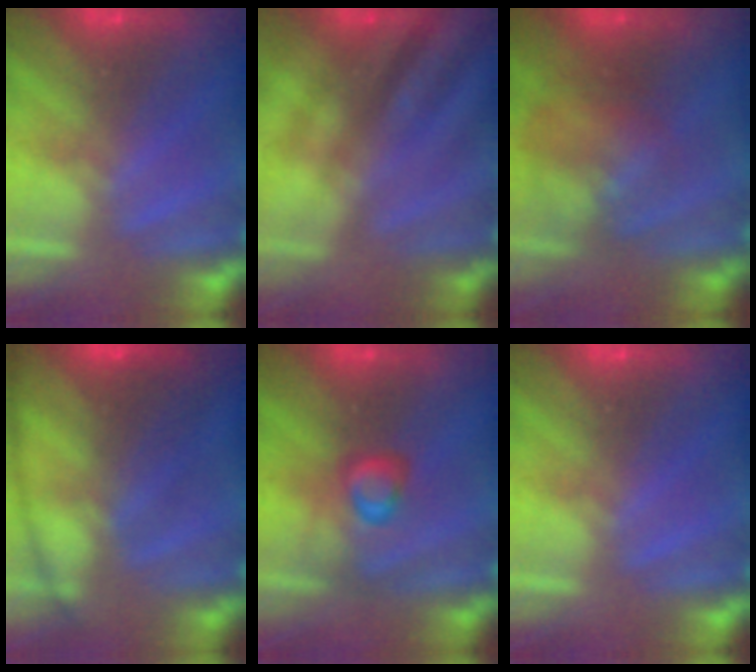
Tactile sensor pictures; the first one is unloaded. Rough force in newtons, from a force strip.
{"total": 2.4}
{"total": 2.3}
{"total": 7.5}
{"total": 2.8}
{"total": 0.0}